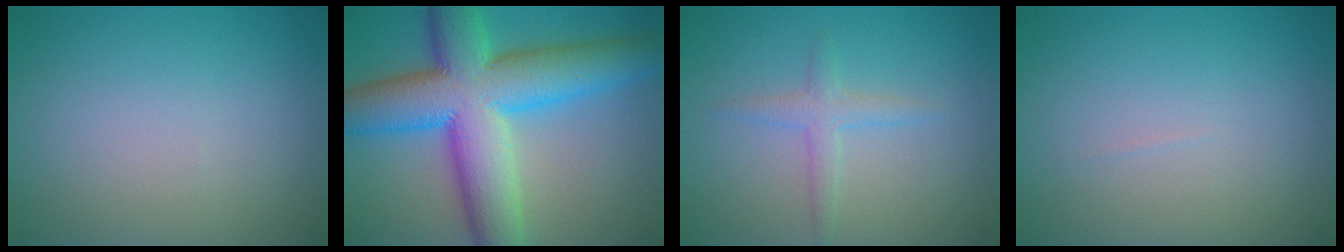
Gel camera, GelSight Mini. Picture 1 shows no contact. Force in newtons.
{"total": 13.3, "press": 13.3, "slide": 0.1}
{"total": 1.9, "press": 1.9, "slide": 0.1}
{"total": 0.0}